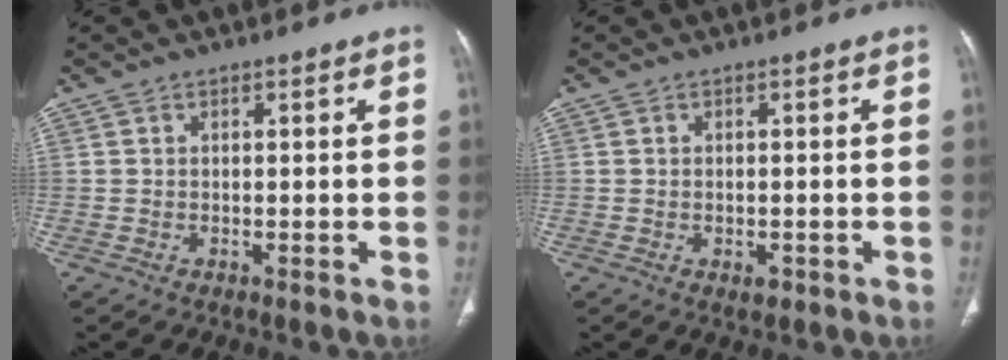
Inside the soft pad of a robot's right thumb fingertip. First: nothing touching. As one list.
[{"total": 1.6, "force": [-0.6, 1.0, 1.1], "torque": [-0.014, 0.002, -0.003]}]